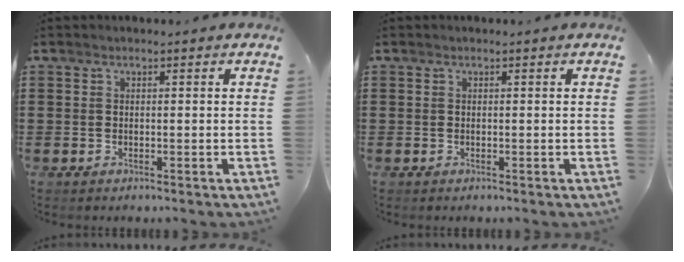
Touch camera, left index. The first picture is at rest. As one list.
[{"total": 0.0}]